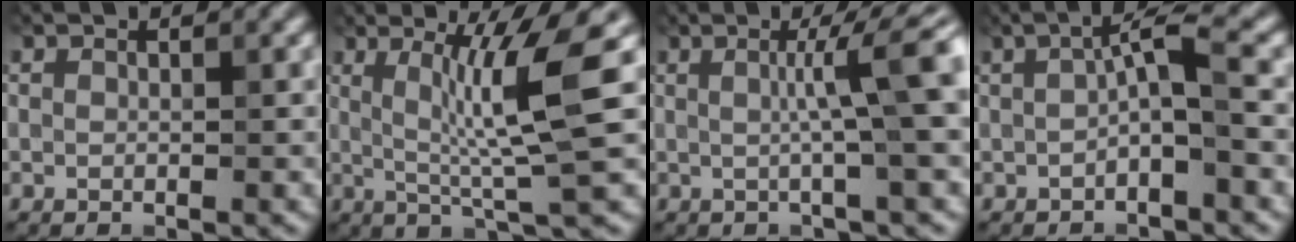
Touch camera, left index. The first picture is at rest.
{"total": 6.5, "force": [1.4, 0.2, 6.4], "torque": [-0.120, 0.002, 0.028]}
{"total": 5.4, "force": [0.8, 0.3, 5.3], "torque": [-0.082, 0.011, 0.009]}
{"total": 2.8, "force": [-0.2, 0.2, 2.8], "torque": [-0.057, 0.013, -0.007]}